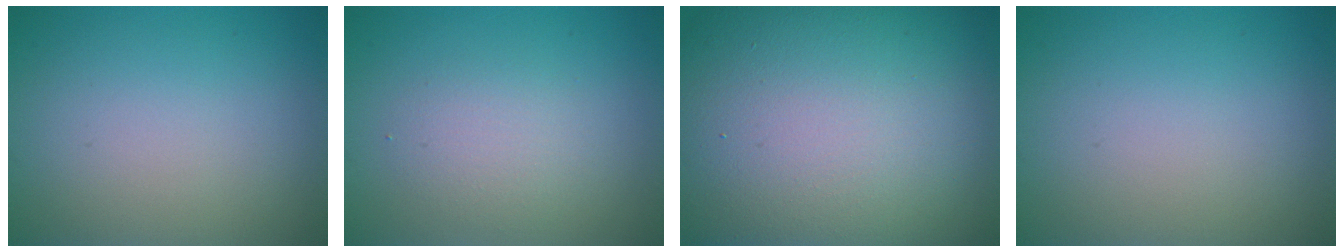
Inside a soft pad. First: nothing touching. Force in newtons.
{"total": 2.2, "press": 2.2, "slide": 0.1}
{"total": 22.8, "press": 22.8, "slide": 1.0}
{"total": 0.0}